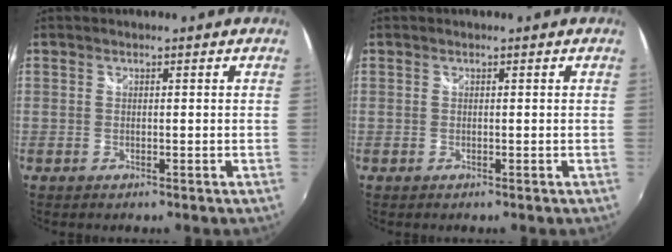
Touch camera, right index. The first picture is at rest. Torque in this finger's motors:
{"motor_torque": [0.00, 0.00, 0.00, 0.00]}